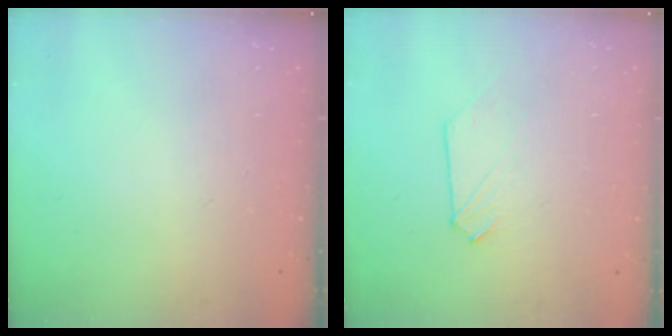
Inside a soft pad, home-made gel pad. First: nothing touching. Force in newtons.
{"total": 0.0}